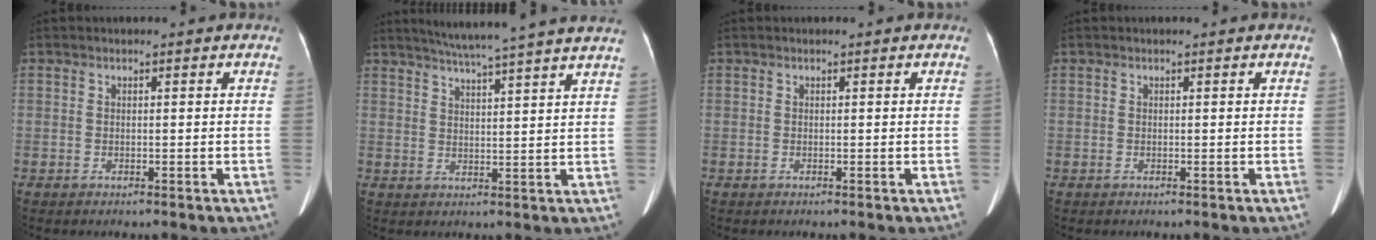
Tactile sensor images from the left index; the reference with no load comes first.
{"total": 15.8, "force": [13.8, -1.3, 7.7], "torque": [-0.127, -0.001, 0.175]}
{"total": 0.0}
{"total": 0.0}